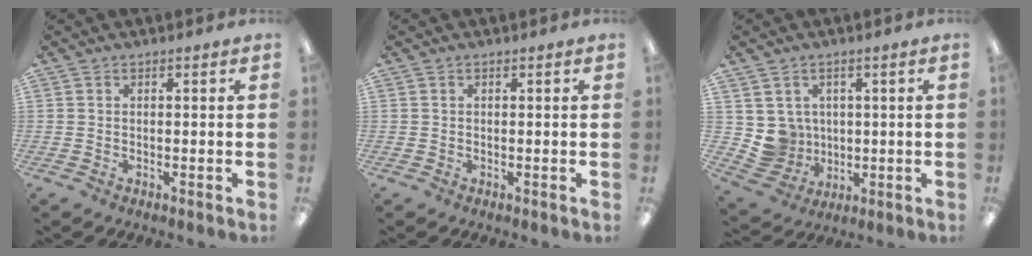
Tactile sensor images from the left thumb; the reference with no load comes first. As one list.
[{"total": 0.0}, {"total": 6.8, "force": [2.1, 6.4, 0.4], "torque": [-0.027, -0.014, 0.050]}]